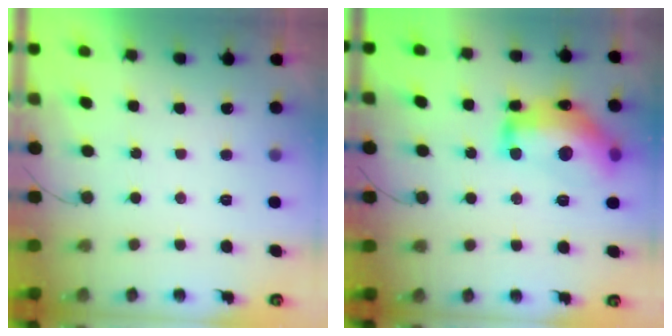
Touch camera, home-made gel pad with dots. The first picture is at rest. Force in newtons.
{"total": 19.0, "press": 19.0, "slide": 1.2}